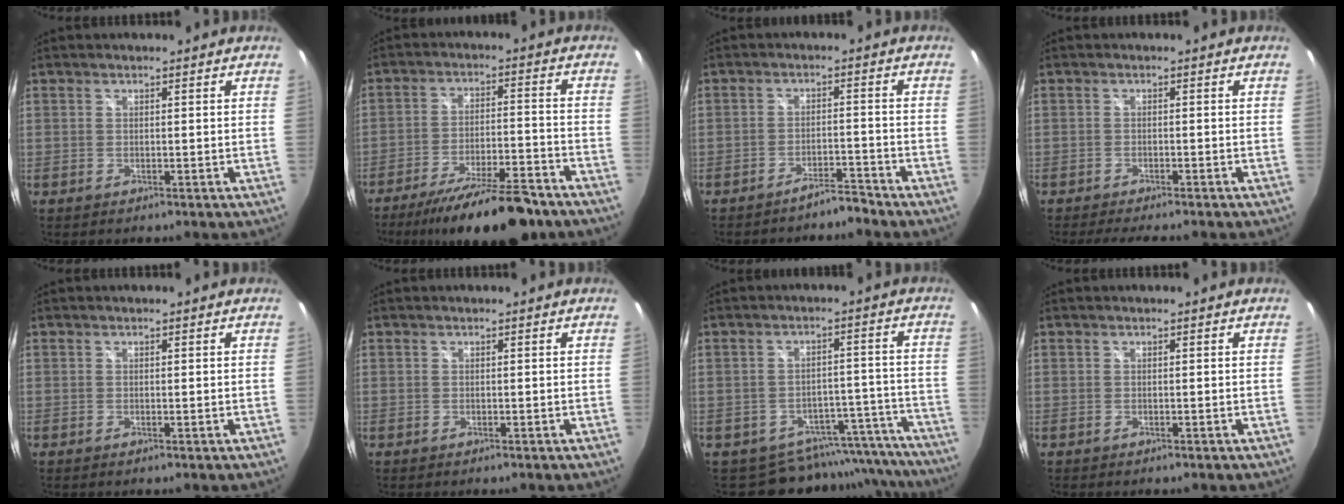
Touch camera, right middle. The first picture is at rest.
{"total": 17.2, "force": [-14.0, 3.4, 9.4], "torque": [-0.171, -0.022, -0.211]}
{"total": 3.5, "force": [-3.4, 0.2, 0.8], "torque": [-0.022, 0.001, -0.051]}
{"total": 5.5, "force": [-4.8, 0.9, 2.6], "torque": [-0.056, -0.017, -0.073]}
{"total": 0.0}
{"total": 0.0}
{"total": 14.2, "force": [-13.0, 5.6, 1.0], "torque": [0.000, 0.052, -0.155]}
{"total": 0.0}